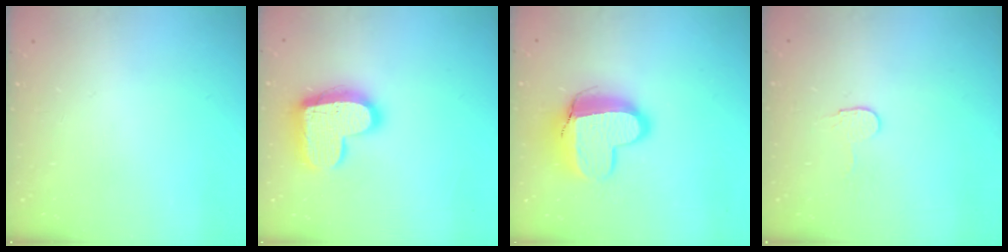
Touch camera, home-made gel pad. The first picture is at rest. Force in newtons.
{"total": 17.2, "press": 17.1, "slide": 1.3}
{"total": 12.7, "press": 12.7, "slide": 1.4}
{"total": 3.2, "press": 3.2, "slide": 0.3}